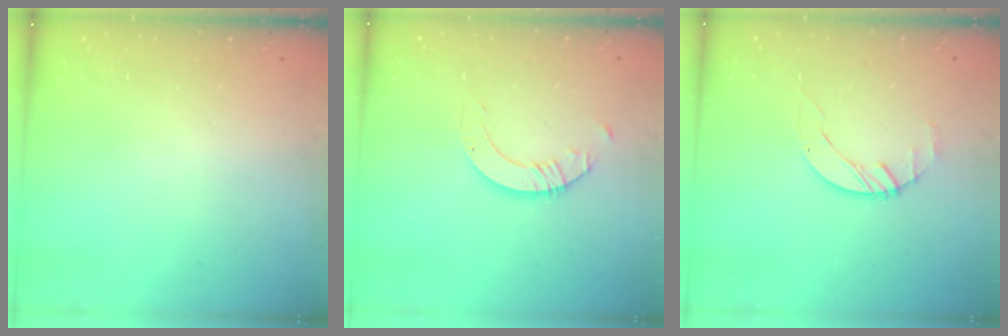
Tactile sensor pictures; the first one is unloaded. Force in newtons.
{"total": 3.3, "press": 3.3, "slide": 0.2}
{"total": 1.4, "press": 1.4, "slide": 0.2}